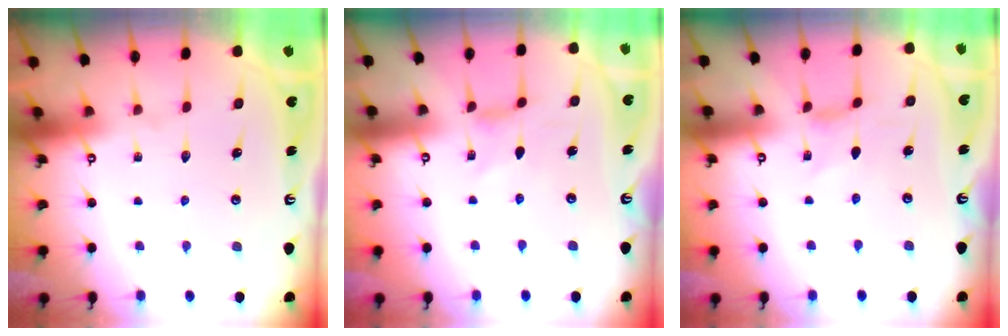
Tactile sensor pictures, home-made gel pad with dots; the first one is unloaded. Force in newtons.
{"total": 1.6, "press": 1.5, "slide": 0.4}
{"total": 1.0, "press": 0.9, "slide": 0.4}